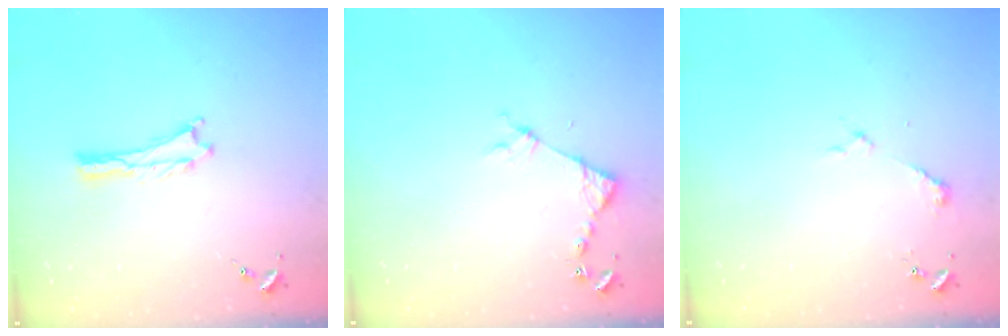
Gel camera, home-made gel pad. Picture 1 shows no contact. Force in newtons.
{"total": 3.8, "press": 3.8, "slide": 0.4}
{"total": 2.3, "press": 2.3, "slide": 0.1}